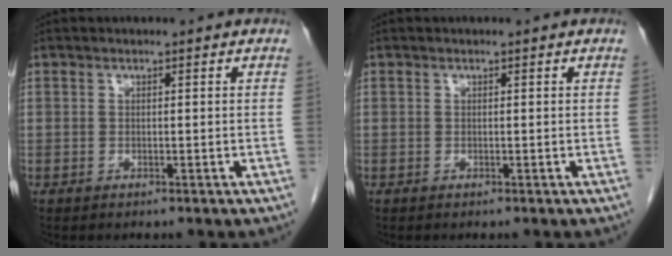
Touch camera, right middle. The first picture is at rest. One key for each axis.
{"total": 0.0}